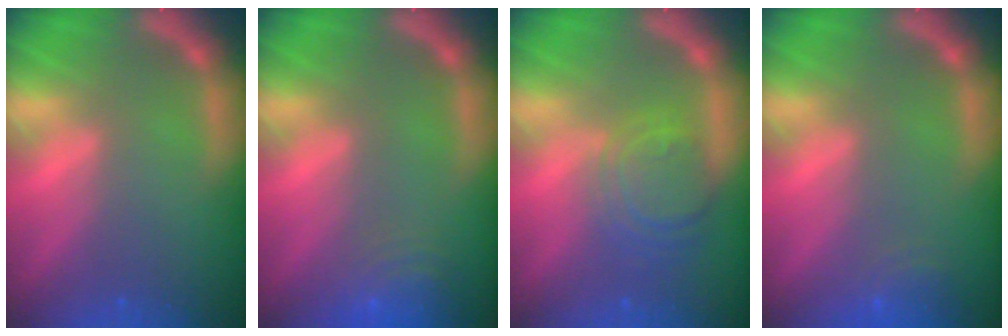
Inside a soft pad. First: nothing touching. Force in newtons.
{"total": 6.0}
{"total": 5.6}
{"total": 2.5}